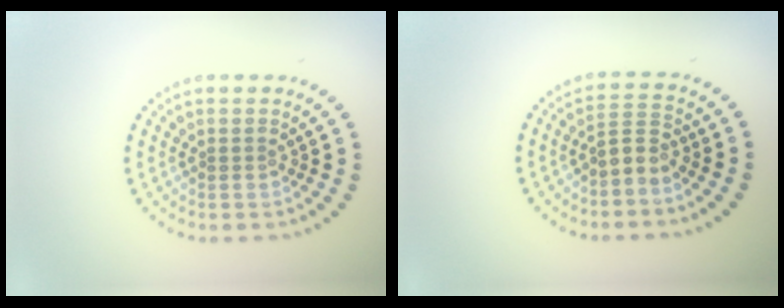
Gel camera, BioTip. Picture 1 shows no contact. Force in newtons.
{"total": 2.0, "press": 1.4, "slide": 1.3}